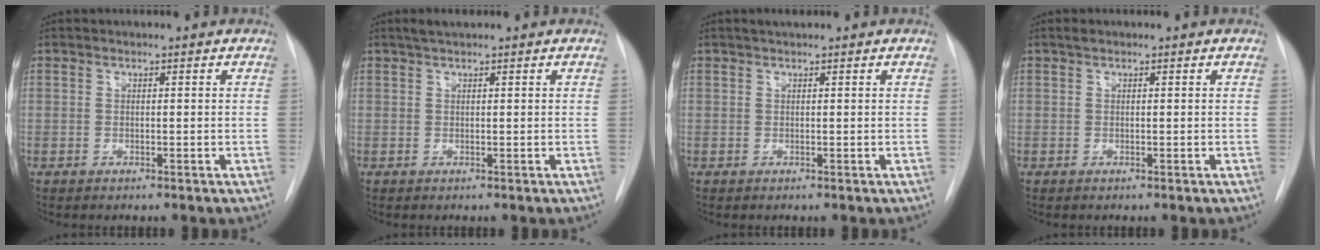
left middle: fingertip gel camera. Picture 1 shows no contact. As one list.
[{"total": 1.5, "force": [1.3, 0.1, 0.9], "torque": [-0.019, 0.010, 0.024]}, {"total": 1.0, "force": [0.8, 0.1, 0.6], "torque": [-0.013, 0.008, 0.016]}, {"total": 0.5, "force": [0.4, 0.2, 0.3], "torque": [-0.010, 0.010, 0.008]}]